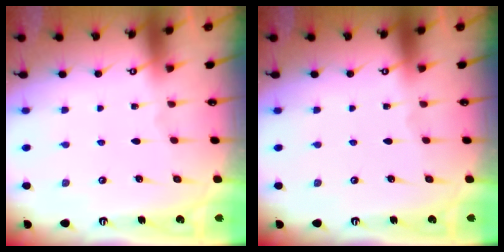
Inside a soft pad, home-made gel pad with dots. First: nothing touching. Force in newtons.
{"total": 0.0}